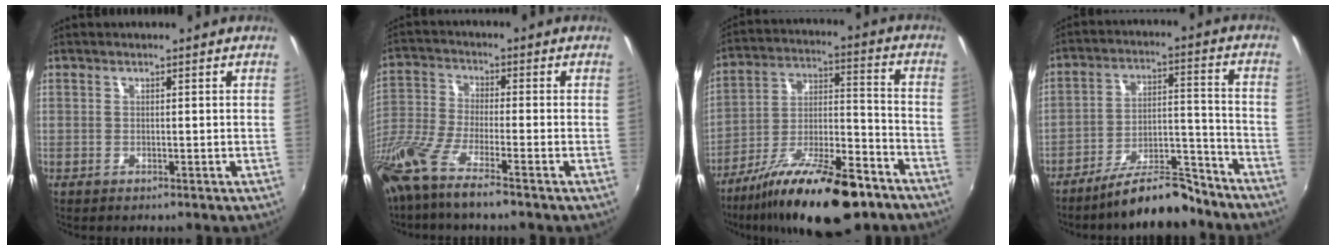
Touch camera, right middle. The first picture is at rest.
{"total": 12.3, "force": [-8.9, 1.3, 8.4], "torque": [-0.189, -0.036, -0.172]}
{"total": 21.2, "force": [-14.4, 6.0, 14.3], "torque": [-0.255, -0.021, -0.232]}
{"total": 12.5, "force": [-10.8, 3.0, 5.5], "torque": [-0.101, 0.027, -0.161]}